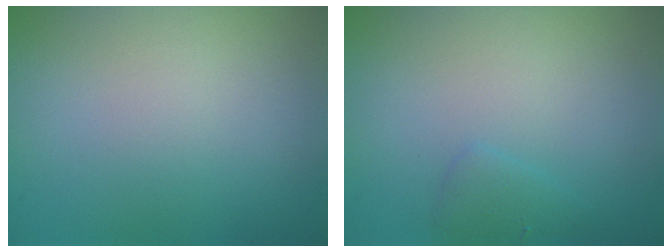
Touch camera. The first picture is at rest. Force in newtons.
{"total": 1.1, "press": 1.1, "slide": 0.0}